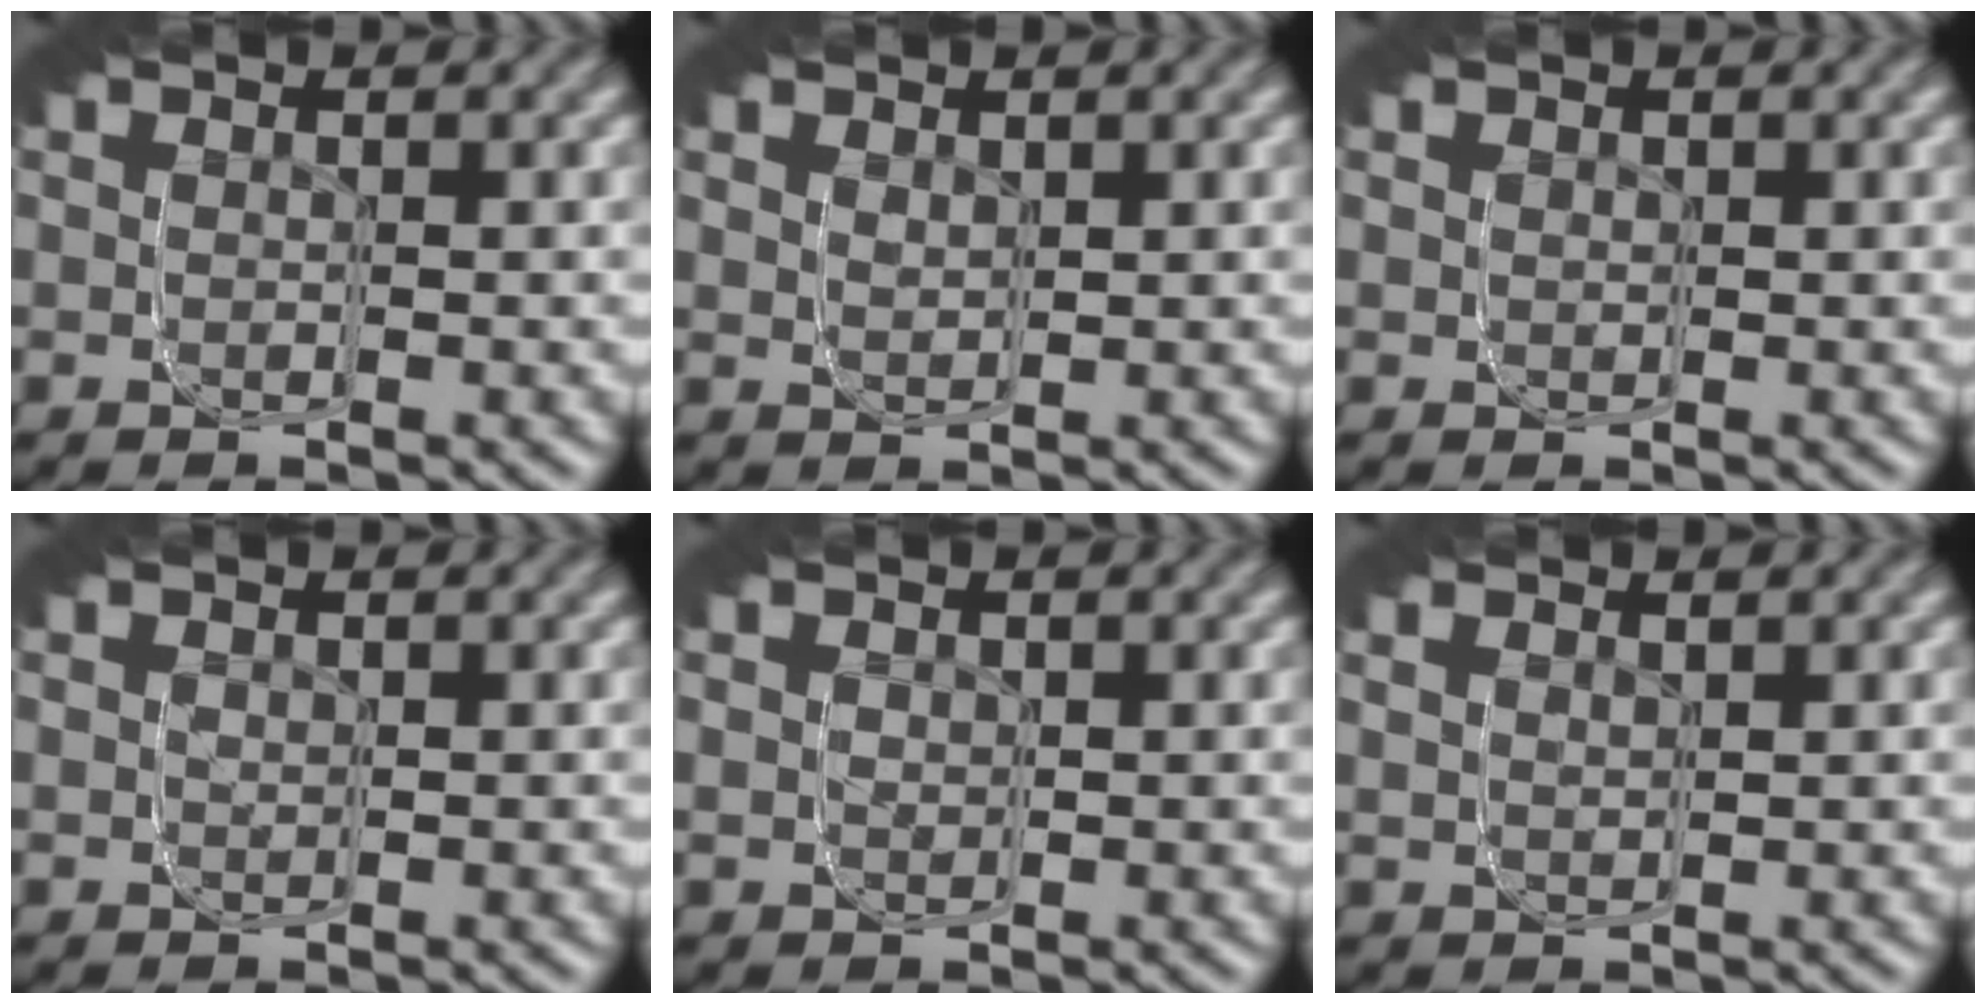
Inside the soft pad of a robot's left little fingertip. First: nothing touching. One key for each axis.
{"total": 1.7, "fx": 0.8, "fy": 1.4, "fz": 0.6, "tx": -0.025, "ty": 0.009, "tz": 0.005}
{"total": 0.8, "fx": 0.2, "fy": 0.6, "fz": -0.3, "tx": -0.001, "ty": -0.005, "tz": 0.003}
{"total": 0.9, "fx": 0.0, "fy": 0.9, "fz": 0.2, "tx": -0.007, "ty": -0.001, "tz": -0.002}
{"total": 2.2, "fx": 0.4, "fy": 2.1, "fz": 0.7, "tx": -0.018, "ty": -0.002, "tz": 0.001}
{"total": 2.0, "fx": 0.8, "fy": 1.6, "fz": 0.8, "tx": -0.027, "ty": 0.008, "tz": 0.007}